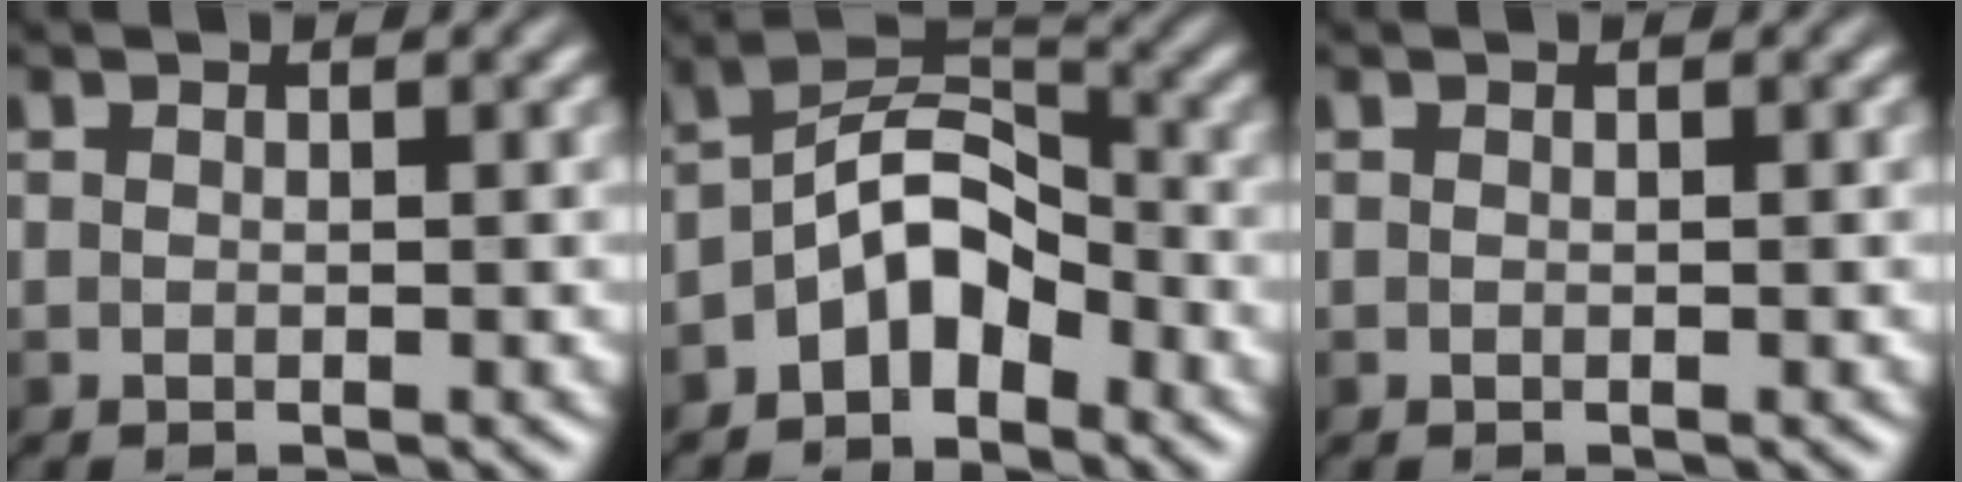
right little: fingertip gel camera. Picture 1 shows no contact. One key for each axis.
{"total": 5.0, "fx": -3.0, "fy": 2.6, "fz": 3.1, "tx": -0.041, "ty": 0.018, "tz": -0.060}
{"total": 0.0}